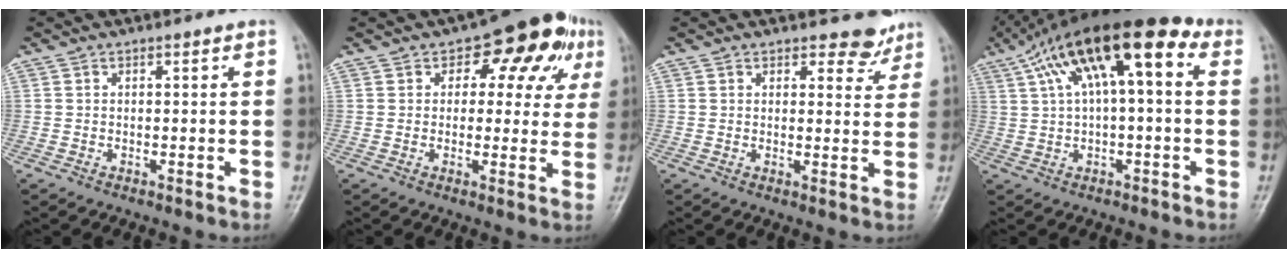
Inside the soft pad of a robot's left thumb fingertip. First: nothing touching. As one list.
[{"total": 12.0, "force": [4.6, 7.3, 8.3], "torque": [-0.046, 0.009, 0.054]}, {"total": 4.1, "force": [3.5, 2.0, 0.8], "torque": [0.015, -0.027, 0.039]}, {"total": 16.6, "force": [5.2, 5.8, 14.6], "torque": [-0.230, 0.039, 0.076]}]